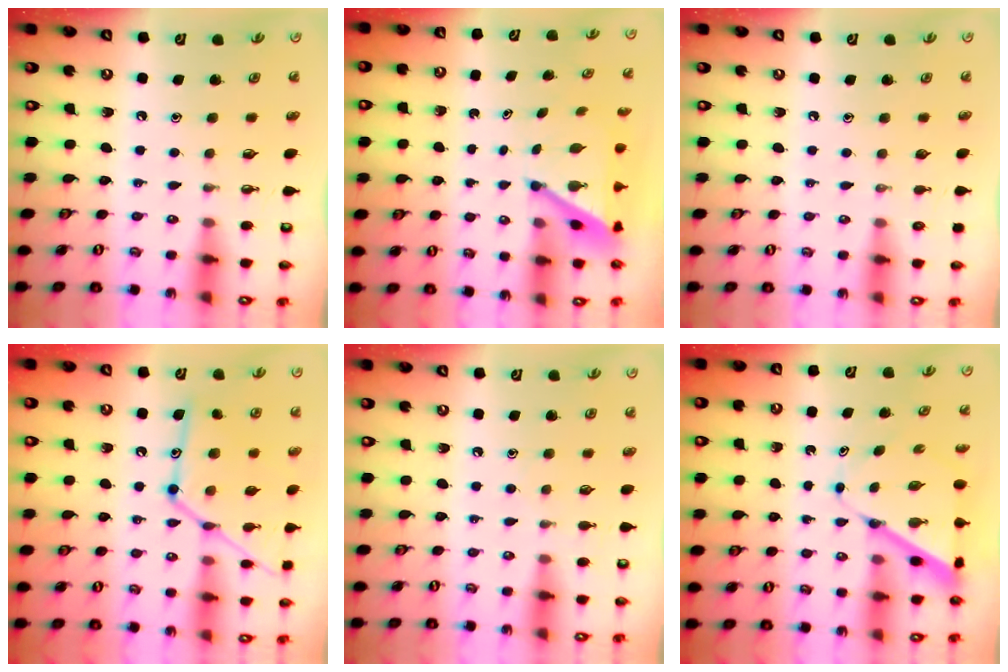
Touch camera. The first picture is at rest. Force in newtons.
{"total": 3.9, "press": 3.9, "slide": 0.4}
{"total": 0.0}
{"total": 17.5, "press": 17.4, "slide": 1.2}
{"total": 4.8, "press": 4.7, "slide": 0.5}
{"total": 6.9, "press": 6.9, "slide": 0.7}